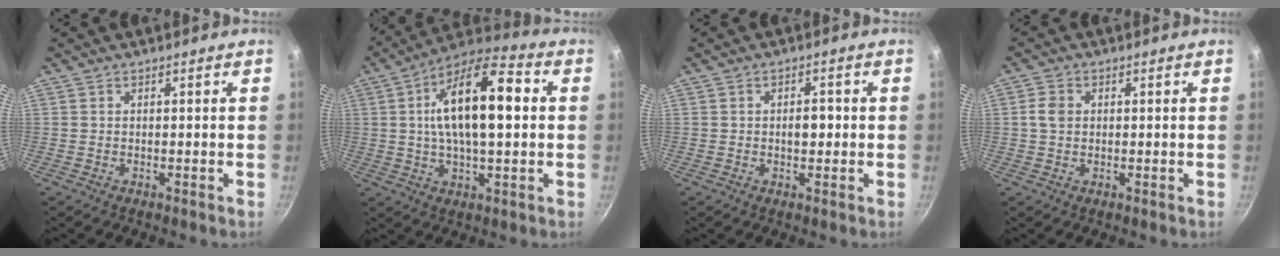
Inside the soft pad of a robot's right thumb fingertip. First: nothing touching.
{"total": 18.5, "force": [2.6, 7.7, 16.6], "torque": [-0.273, 0.024, 0.036]}
{"total": 3.0, "force": [-0.1, 1.8, 2.5], "torque": [-0.024, 0.005, -0.003]}
{"total": 3.1, "force": [0.4, 2.4, 1.9], "torque": [-0.035, 0.005, 0.005]}